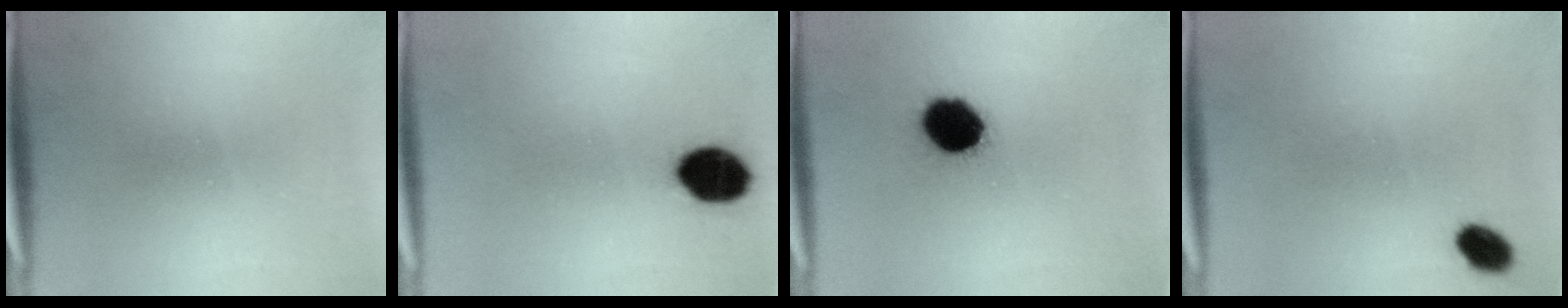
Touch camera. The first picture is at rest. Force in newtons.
{"total": 8.8}
{"total": 10.7}
{"total": 4.0}